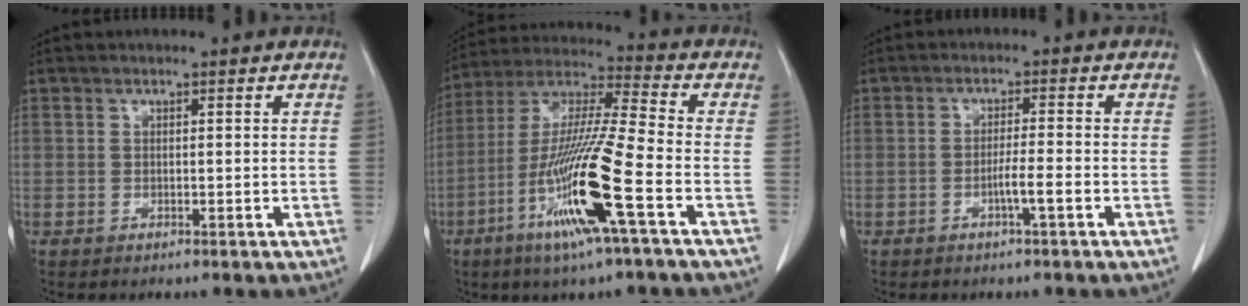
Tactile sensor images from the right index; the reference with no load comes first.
{"total": 16.7, "force": [-6.5, -0.5, 15.4], "torque": [-0.312, -0.019, -0.127]}
{"total": 3.0, "force": [-1.3, -0.4, 2.7], "torque": [-0.043, 0.000, -0.024]}